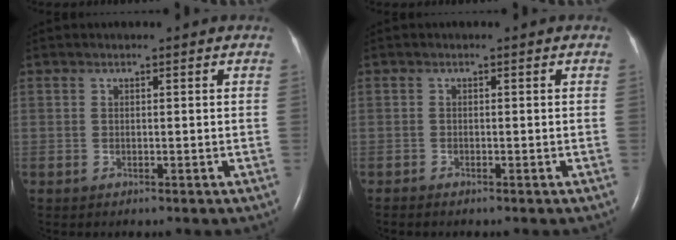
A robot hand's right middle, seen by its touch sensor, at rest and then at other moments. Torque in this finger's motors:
{"motor_torque": [0.03, -0.16, -0.01, -0.01]}